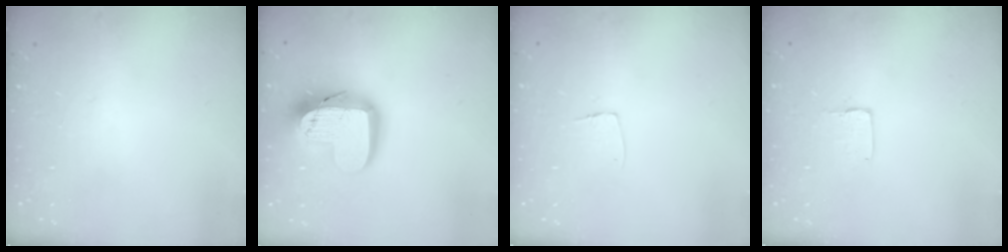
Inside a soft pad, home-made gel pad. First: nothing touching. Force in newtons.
{"total": 17.0, "press": 17.0, "slide": 1.3}
{"total": 5.4, "press": 5.4, "slide": 0.3}
{"total": 1.7, "press": 1.6, "slide": 0.1}